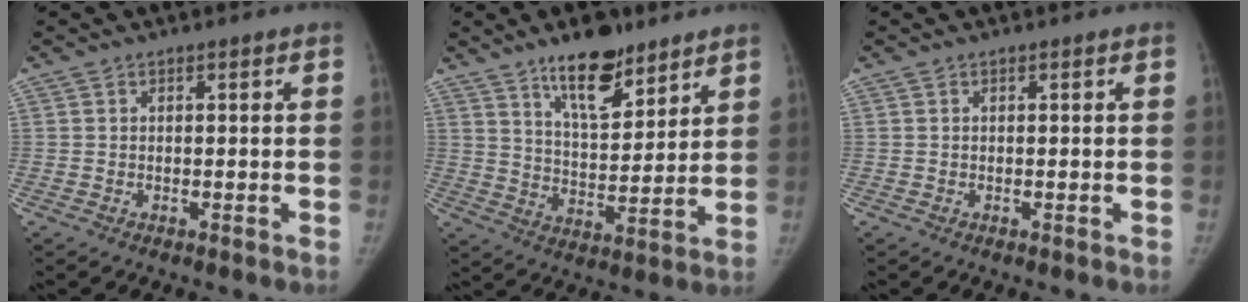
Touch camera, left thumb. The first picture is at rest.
{"total": 12.4, "force": [8.7, 5.0, 7.3], "torque": [-0.087, -0.061, 0.147]}
{"total": 0.0}